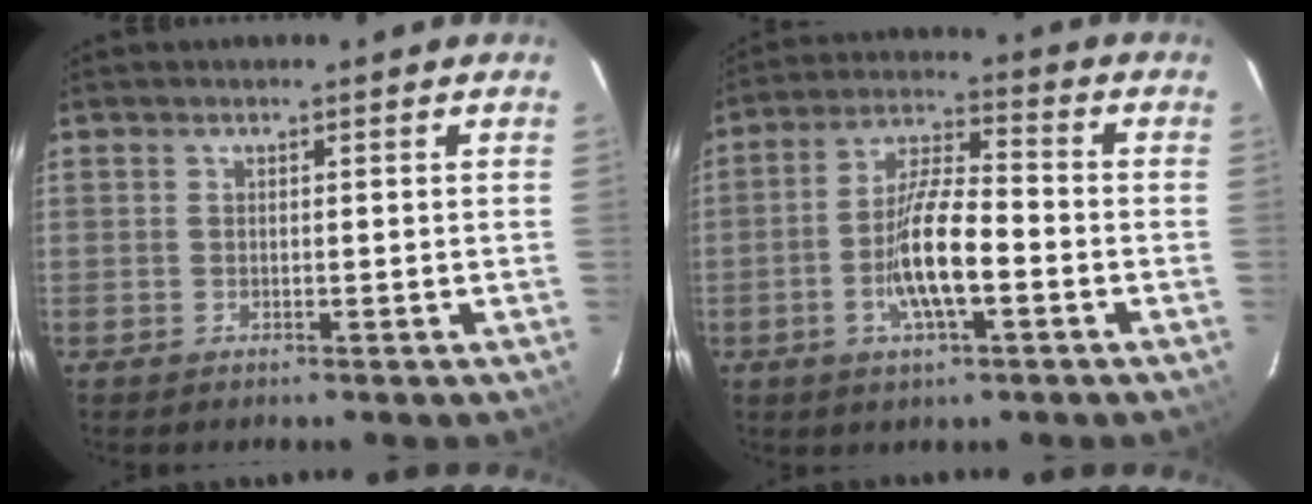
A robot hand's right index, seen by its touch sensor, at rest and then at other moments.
{"total": 10.8, "force": [-3.5, 2.8, 9.8], "torque": [-0.194, 0.003, -0.066]}